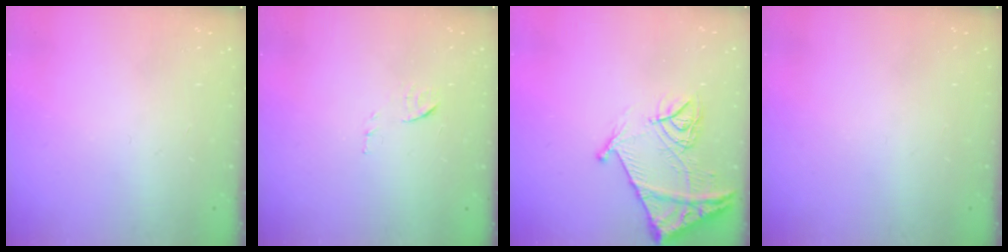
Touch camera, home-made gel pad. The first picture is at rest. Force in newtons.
{"total": 6.9, "press": 6.9, "slide": 0.7}
{"total": 13.6, "press": 13.6, "slide": 1.5}
{"total": 0.0}